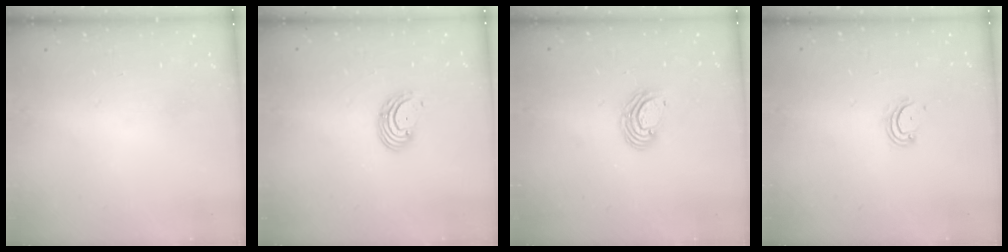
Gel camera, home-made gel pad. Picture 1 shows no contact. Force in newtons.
{"total": 3.2, "press": 3.2, "slide": 0.2}
{"total": 6.0, "press": 6.0, "slide": 0.4}
{"total": 3.9, "press": 3.9, "slide": 0.3}